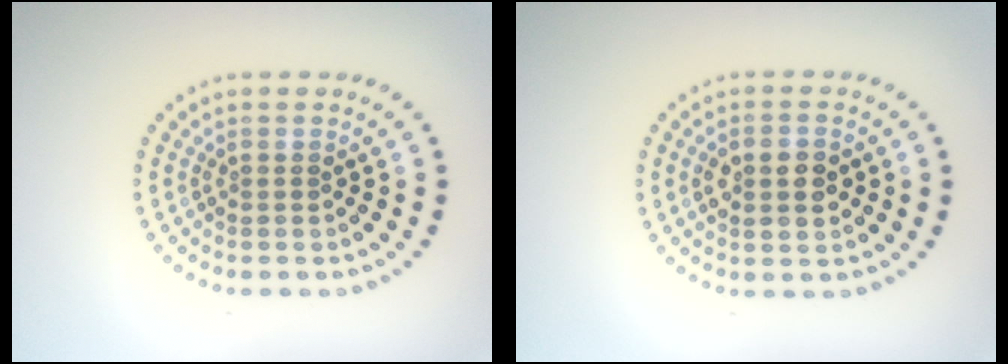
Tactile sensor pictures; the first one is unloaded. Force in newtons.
{"total": 2.9, "press": 2.9, "slide": 0.1}